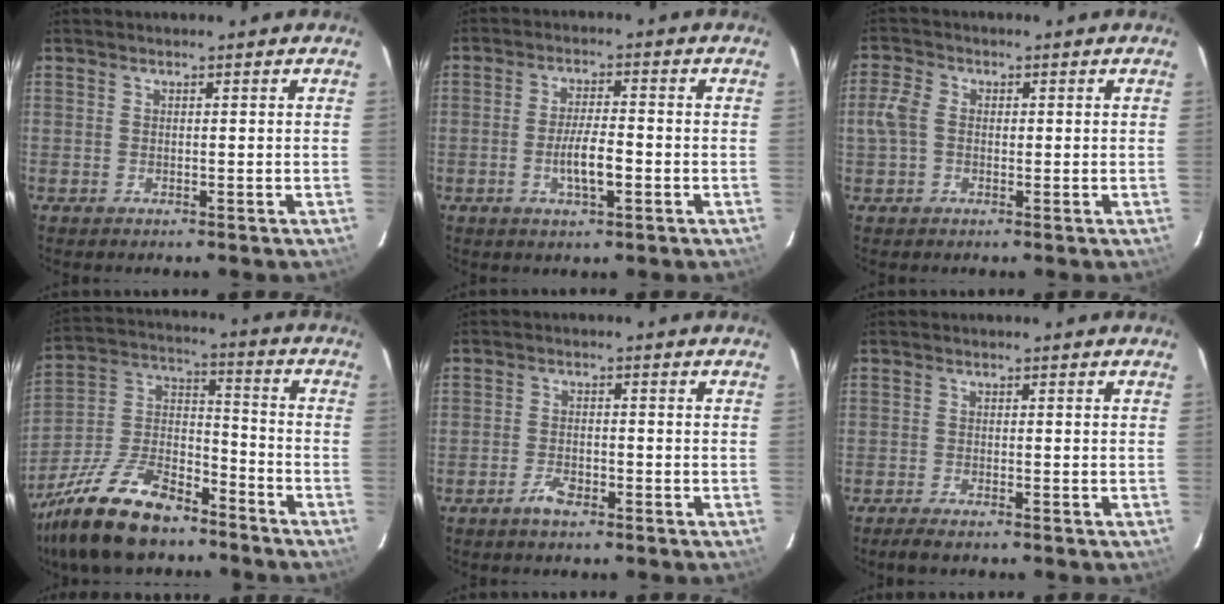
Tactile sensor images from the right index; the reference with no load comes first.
{"total": 5.8, "force": [-1.9, 1.4, 5.3], "torque": [-0.102, -0.003, -0.031]}
{"total": 4.1, "force": [-0.4, 3.1, 2.7], "torque": [-0.061, 0.011, -0.010]}
{"total": 20.5, "force": [-14.3, 9.2, 11.4], "torque": [-0.252, 0.006, -0.255]}
{"total": 3.3, "force": [-2.3, 1.4, 1.9], "torque": [-0.046, -0.002, -0.042]}
{"total": 2.5, "force": [-2.1, 0.3, 1.3], "torque": [-0.036, -0.007, -0.040]}